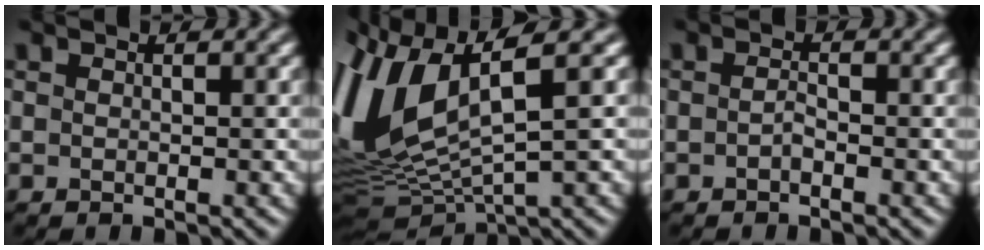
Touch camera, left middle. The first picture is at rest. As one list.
[{"total": 10.6, "force": [2.7, 4.8, 9.0], "torque": [-0.220, 0.002, 0.060]}, {"total": 0.7, "force": [-0.4, 0.2, 0.5], "torque": [-0.012, 0.006, -0.010]}]